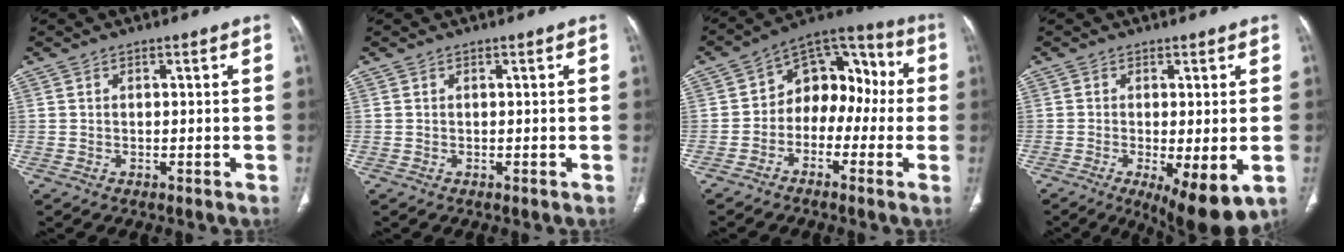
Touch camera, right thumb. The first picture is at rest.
{"total": 0.0}
{"total": 12.6, "force": [-1.3, 9.1, 8.6], "torque": [-0.074, 0.052, -0.041]}
{"total": 10.4, "force": [-3.4, 3.2, 9.3], "torque": [-0.143, -0.021, -0.044]}